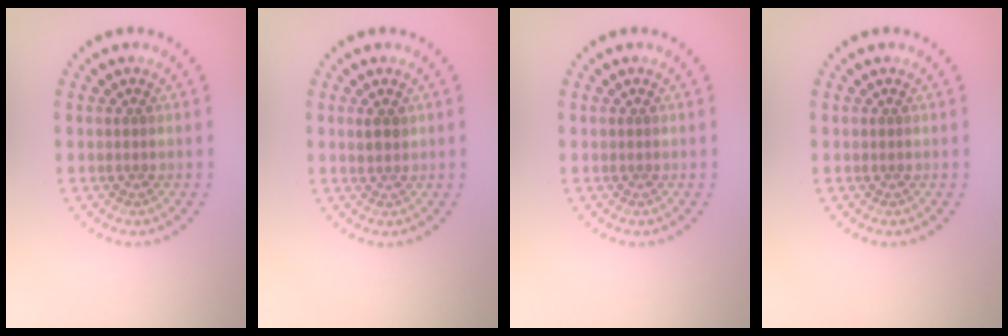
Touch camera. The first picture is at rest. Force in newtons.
{"total": 1.3, "press": 1.2, "slide": 0.5}
{"total": 0.0}
{"total": 0.0}